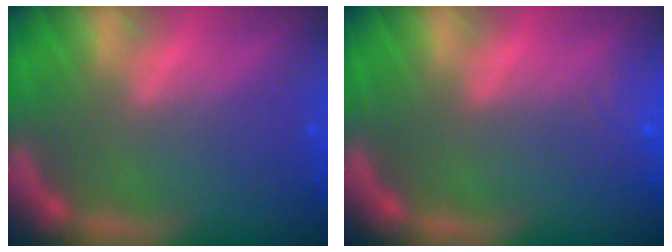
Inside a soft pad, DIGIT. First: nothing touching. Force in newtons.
{"total": 1.9}